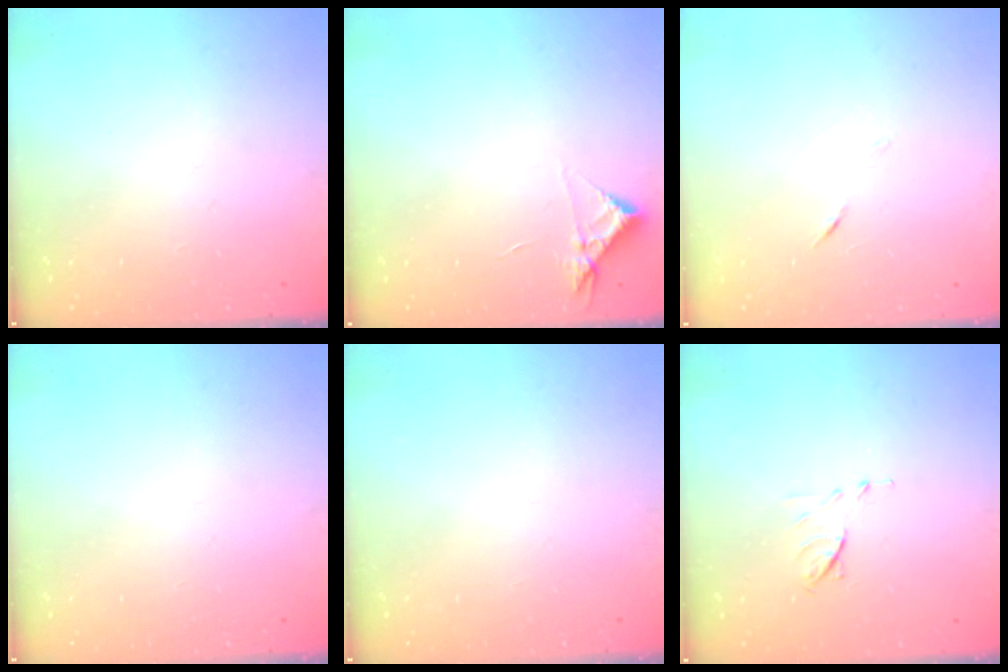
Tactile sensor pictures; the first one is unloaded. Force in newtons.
{"total": 3.4, "press": 3.4, "slide": 0.5}
{"total": 4.0, "press": 3.9, "slide": 0.8}
{"total": 0.0}
{"total": 0.0}
{"total": 6.2, "press": 6.2, "slide": 0.9}